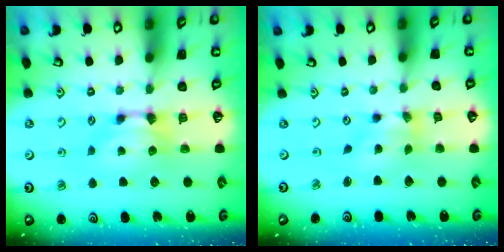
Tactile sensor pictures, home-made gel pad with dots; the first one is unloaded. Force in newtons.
{"total": 2.7, "press": 2.4, "slide": 1.3}